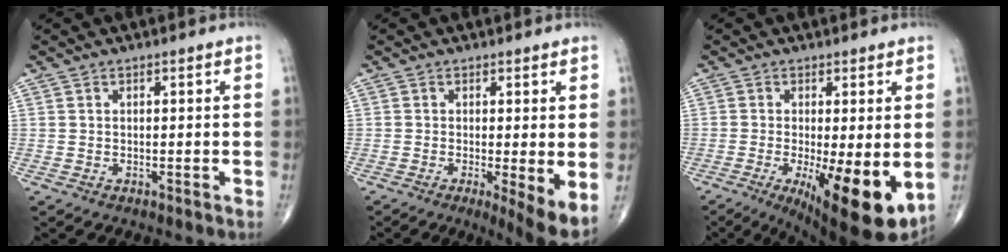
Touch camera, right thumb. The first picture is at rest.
{"total": 6.2, "force": [-0.8, 1.3, 6.1], "torque": [-0.097, -0.020, -0.015]}
{"total": 14.1, "force": [-3.3, 3.9, 13.1], "torque": [-0.184, -0.027, -0.037]}